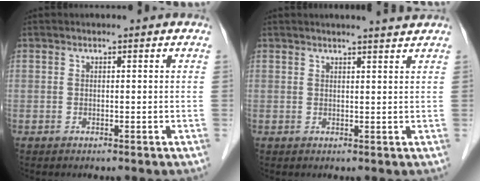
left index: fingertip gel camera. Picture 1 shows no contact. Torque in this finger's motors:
{"motor_torque": [0.39, -0.23, 0.06, 0.00]}